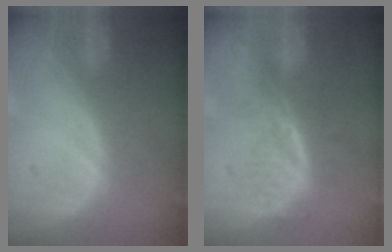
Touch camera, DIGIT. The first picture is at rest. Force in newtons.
{"total": 5.9, "press": 5.0, "slide": 3.1}